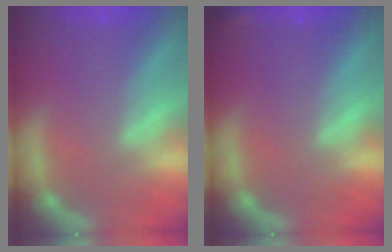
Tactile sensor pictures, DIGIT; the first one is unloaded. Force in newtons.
{"total": 0.9}